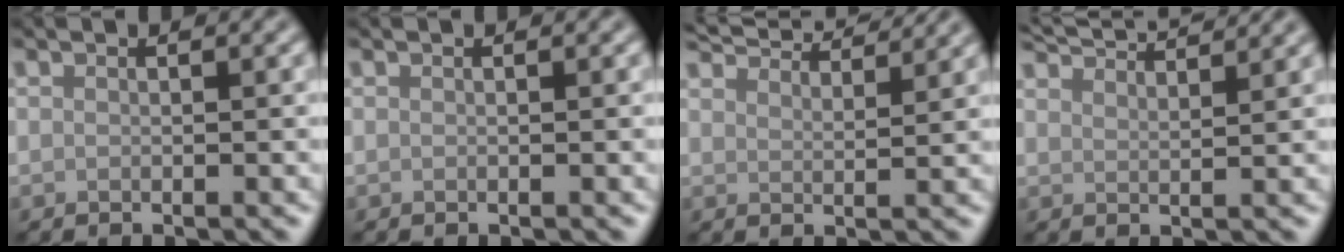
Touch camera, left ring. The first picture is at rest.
{"total": 0.0}
{"total": 6.8, "force": [6.2, 1.1, 2.3], "torque": [-0.040, 0.019, 0.081]}
{"total": 6.1, "force": [5.7, 0.9, 2.2], "torque": [-0.033, 0.020, 0.075]}